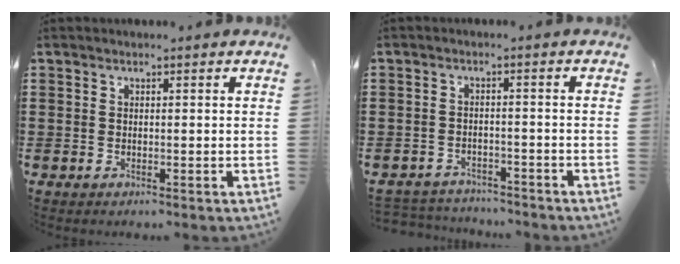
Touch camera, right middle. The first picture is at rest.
{"total": 2.9, "force": [-2.8, 0.6, -0.3], "torque": [-0.004, 0.000, -0.062]}